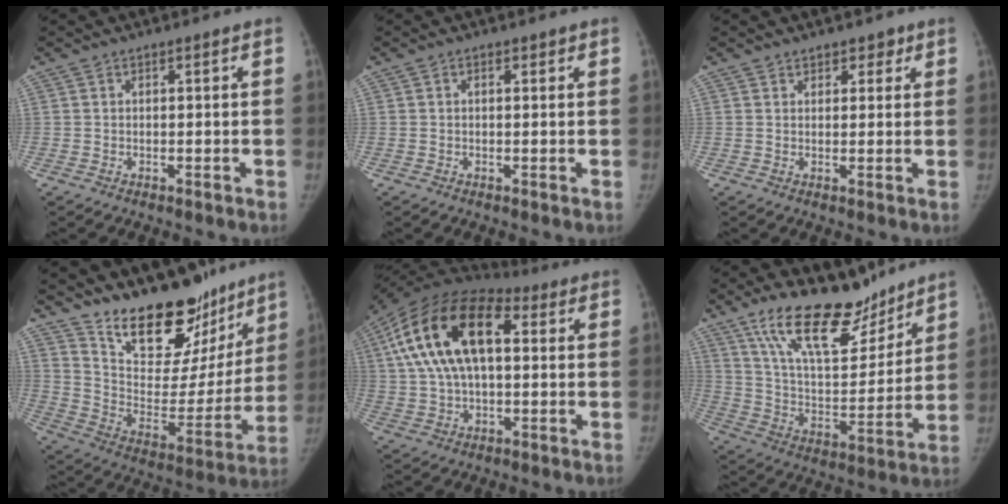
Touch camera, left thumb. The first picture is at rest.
{"total": 0.7, "force": [0.3, 0.5, 0.4], "torque": [0.001, 0.001, 0.001]}
{"total": 2.7, "force": [1.8, 1.8, 0.7], "torque": [0.024, -0.009, 0.021]}
{"total": 23.9, "force": [18.5, 10.8, 10.6], "torque": [-0.111, -0.113, 0.288]}
{"total": 21.1, "force": [5.0, 11.5, 17.0], "torque": [-0.313, 0.030, 0.075]}
{"total": 20.2, "force": [15.0, 8.0, 10.9], "torque": [-0.137, -0.084, 0.261]}